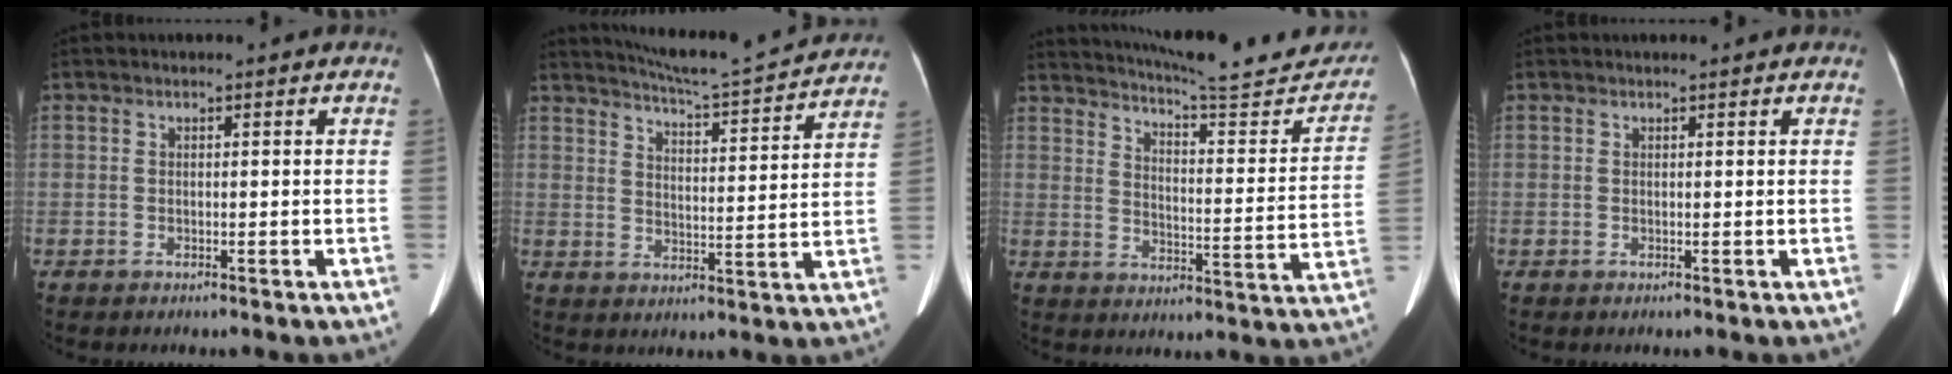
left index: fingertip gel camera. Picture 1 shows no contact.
{"total": 14.0, "force": [13.5, -0.5, 3.9], "torque": [-0.076, -0.013, 0.184]}
{"total": 22.5, "force": [20.8, 2.7, 8.3], "torque": [-0.117, -0.055, 0.260]}
{"total": 1.2, "force": [1.1, 0.1, 0.4], "torque": [-0.007, 0.008, 0.015]}